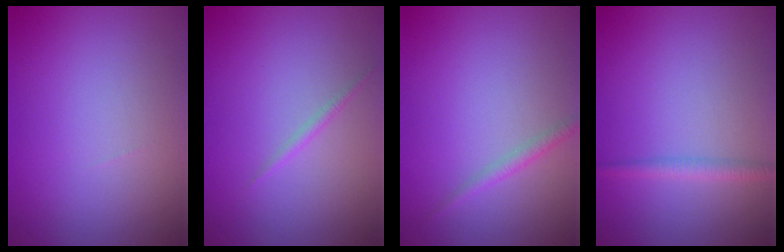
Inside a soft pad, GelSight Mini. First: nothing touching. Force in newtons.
{"total": 0.7, "press": 0.7, "slide": 0.0}
{"total": 1.3, "press": 1.3, "slide": 0.0}
{"total": 1.6, "press": 1.6, "slide": 0.1}